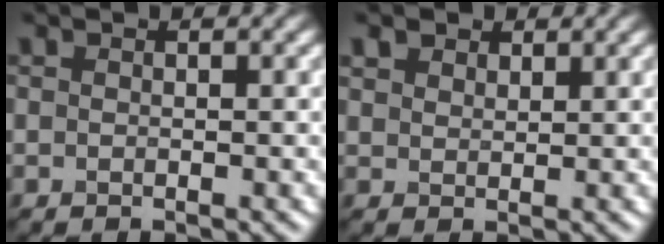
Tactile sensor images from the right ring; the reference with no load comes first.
{"total": 2.3, "force": [1.8, 1.3, 0.6], "torque": [-0.022, -0.004, 0.035]}